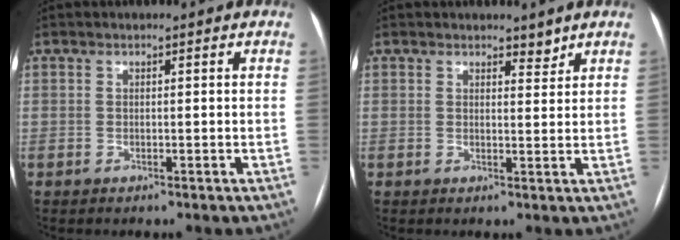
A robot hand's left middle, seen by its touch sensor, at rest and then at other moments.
{"total": 1.9, "force": [1.7, 0.7, 0.6], "torque": [-0.003, -0.006, 0.023]}